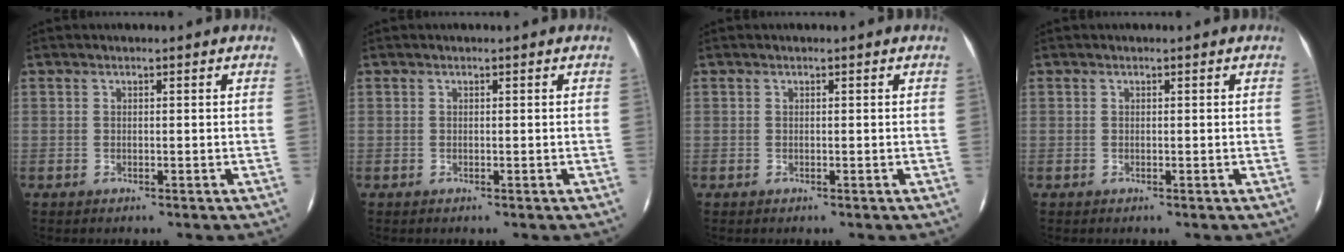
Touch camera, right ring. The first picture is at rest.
{"total": 0.0}
{"total": 0.0}
{"total": 0.0}